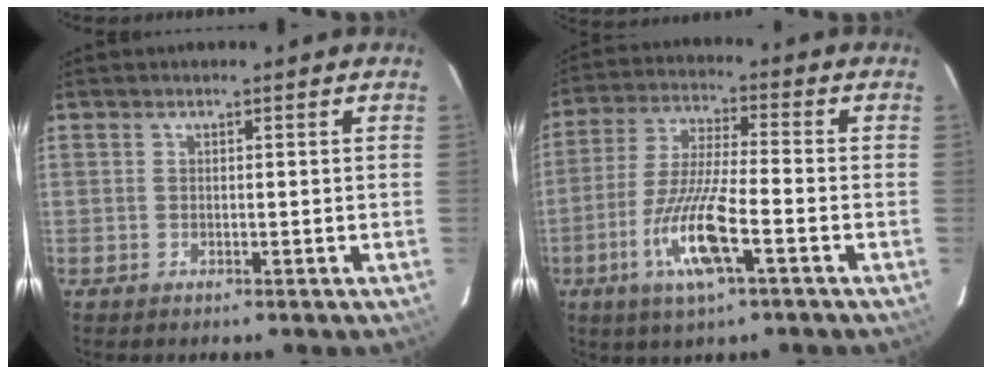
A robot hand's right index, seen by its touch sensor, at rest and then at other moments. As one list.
[{"total": 11.8, "force": [-4.7, 1.2, 10.8], "torque": [-0.216, -0.015, -0.089]}]